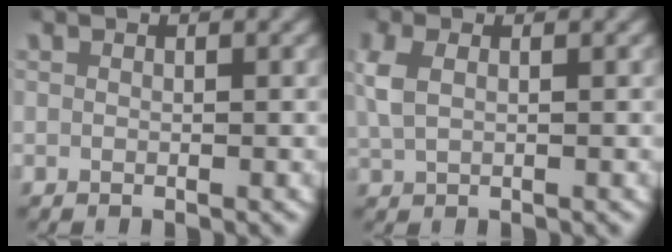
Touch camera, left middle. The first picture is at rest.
{"total": 2.9, "force": [0.7, 1.8, 2.1], "torque": [-0.063, -0.001, 0.018]}